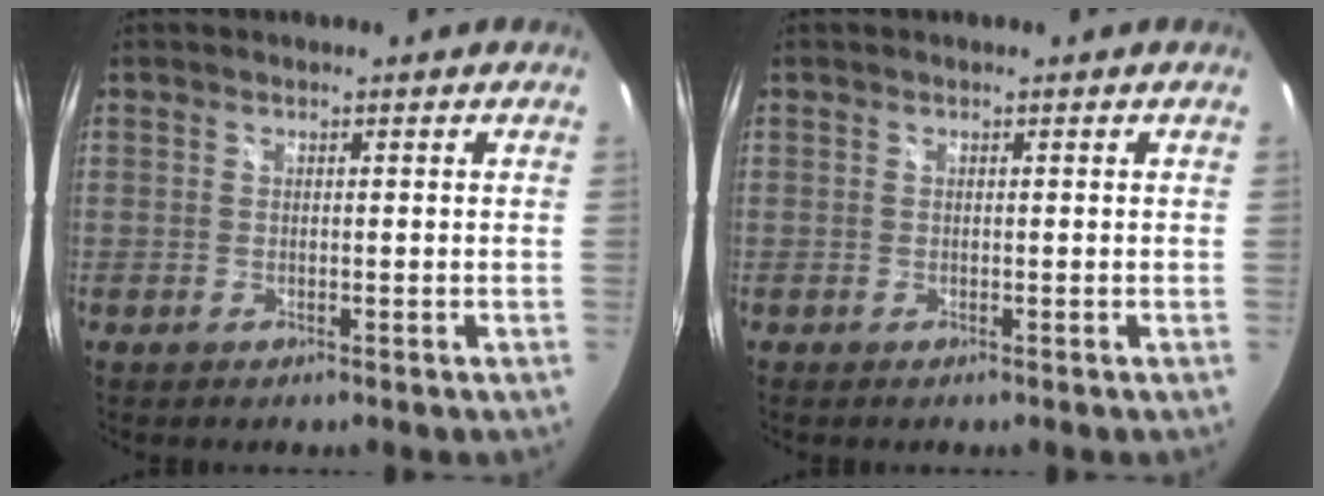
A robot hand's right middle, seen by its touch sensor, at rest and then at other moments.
{"total": 0.0}